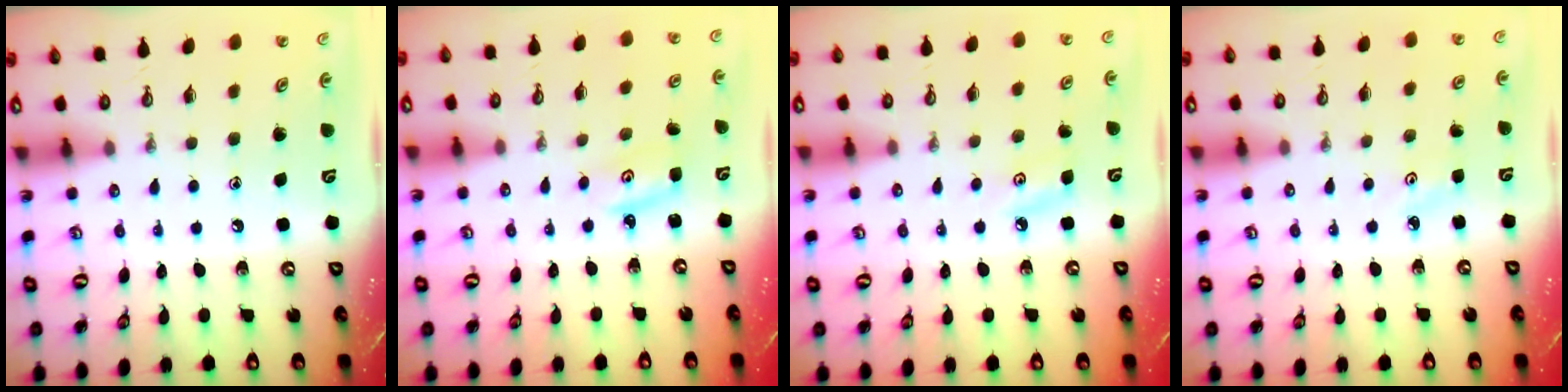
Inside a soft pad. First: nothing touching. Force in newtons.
{"total": 2.7, "press": 2.7, "slide": 0.2}
{"total": 4.5, "press": 4.5, "slide": 0.6}
{"total": 2.1, "press": 2.1, "slide": 0.3}